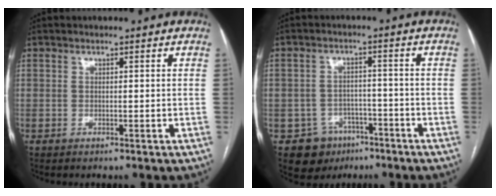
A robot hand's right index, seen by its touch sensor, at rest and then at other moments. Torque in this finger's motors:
{"motor_torque": [-0.24, -0.34, -0.58, -0.21]}